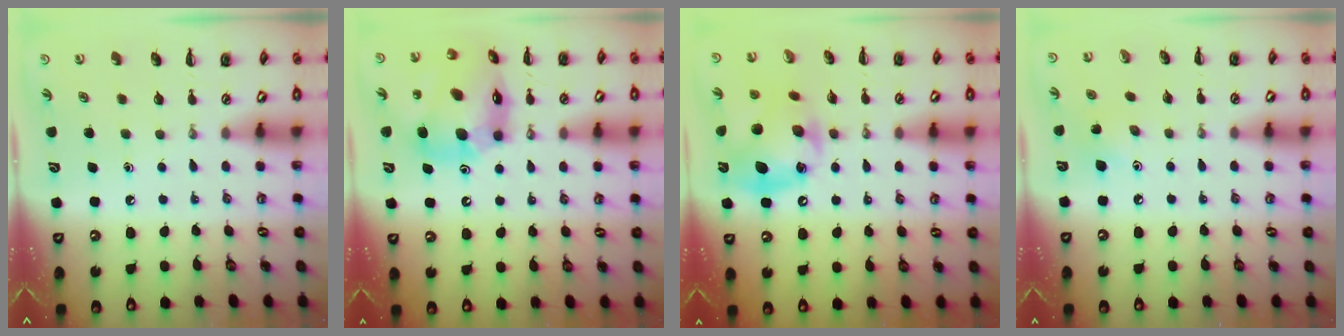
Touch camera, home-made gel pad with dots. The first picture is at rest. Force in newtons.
{"total": 17.3, "press": 16.6, "slide": 4.9}
{"total": 15.1, "press": 15.0, "slide": 0.9}
{"total": 2.9, "press": 2.8, "slide": 0.8}